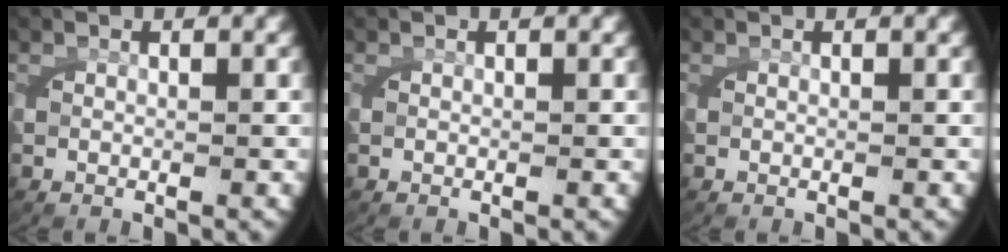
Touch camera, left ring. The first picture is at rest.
{"total": 0.0}
{"total": 0.0}